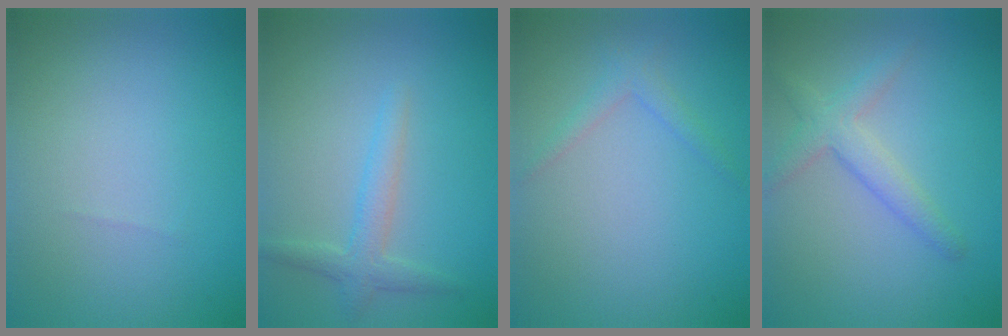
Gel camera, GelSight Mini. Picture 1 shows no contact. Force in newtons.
{"total": 2.3, "press": 2.3, "slide": 0.1}
{"total": 1.3, "press": 1.3, "slide": 0.1}
{"total": 2.7, "press": 2.7, "slide": 0.1}